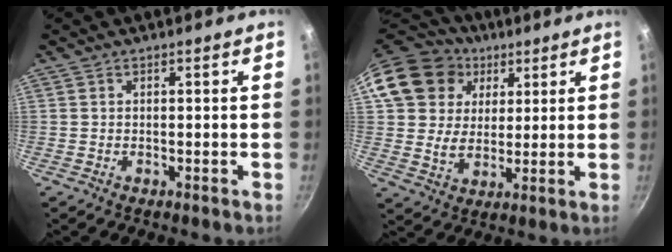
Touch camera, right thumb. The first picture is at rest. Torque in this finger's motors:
{"motor_torque": [-0.14, 2.65, 0.16, -0.12, 0.14]}